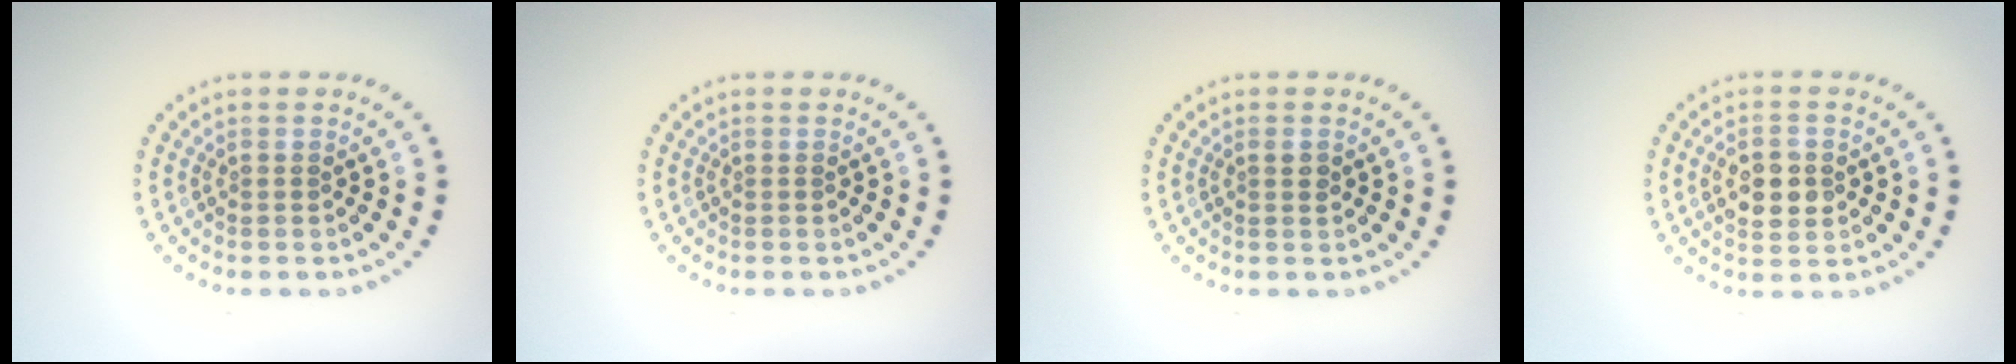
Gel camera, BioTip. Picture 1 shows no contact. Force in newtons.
{"total": 0.0}
{"total": 1.0, "press": 0.9, "slide": 0.4}
{"total": 3.2, "press": 3.2, "slide": 0.2}